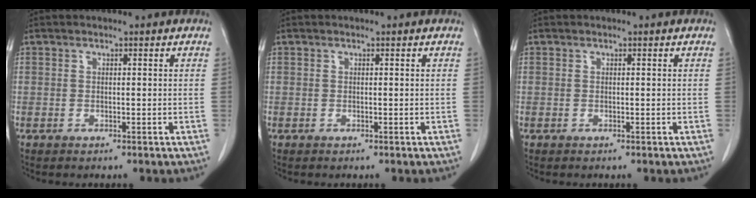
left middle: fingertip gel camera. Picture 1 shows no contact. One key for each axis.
{"total": 0.0}
{"total": 0.0}